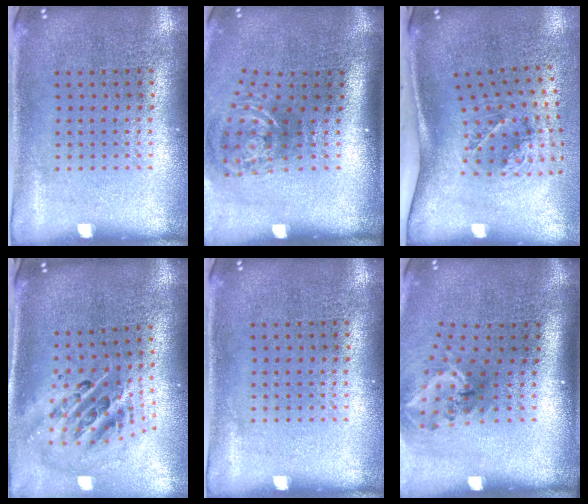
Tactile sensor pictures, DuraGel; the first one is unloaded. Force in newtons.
{"total": 1.9, "press": 1.2, "slide": 1.4}
{"total": 1.8, "press": 1.2, "slide": 1.3}
{"total": 2.7, "press": 1.8, "slide": 2.0}
{"total": 0.0}
{"total": 2.0, "press": 1.4, "slide": 1.5}